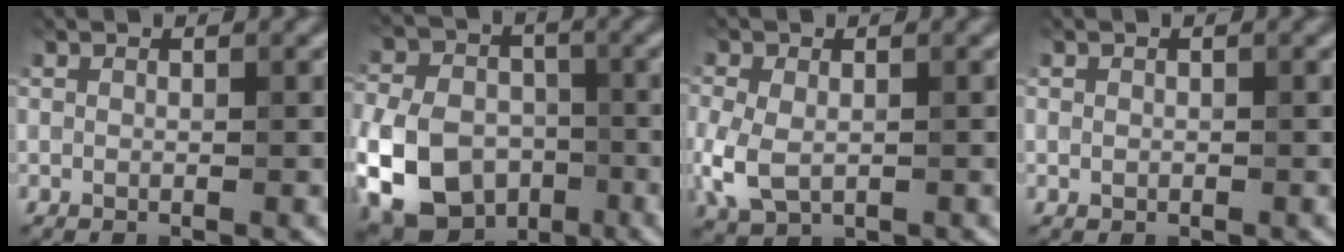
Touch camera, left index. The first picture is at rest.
{"total": 14.1, "force": [-5.2, 11.0, 7.1], "torque": [-0.142, -0.035, -0.114]}
{"total": 4.4, "force": [-0.8, 3.1, 3.0], "torque": [-0.081, -0.010, -0.014]}
{"total": 0.5, "force": [0.0, 0.5, 0.1], "torque": [0.003, -0.003, -0.001]}